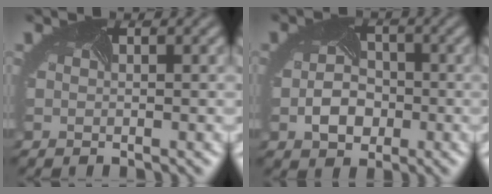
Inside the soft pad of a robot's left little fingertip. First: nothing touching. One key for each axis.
{"total": 3.6, "fx": -1.1, "fy": 2.6, "fz": 2.2, "tx": -0.039, "ty": -0.006, "tz": -0.022}